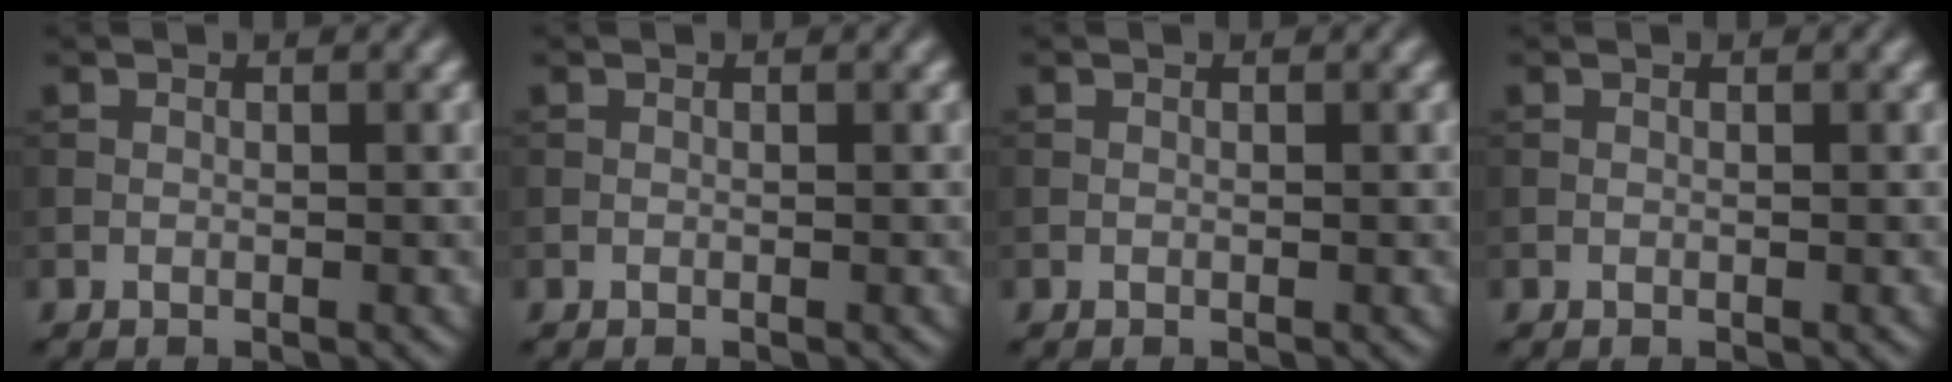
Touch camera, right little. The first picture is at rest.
{"total": 0.0}
{"total": 0.0}
{"total": 0.0}